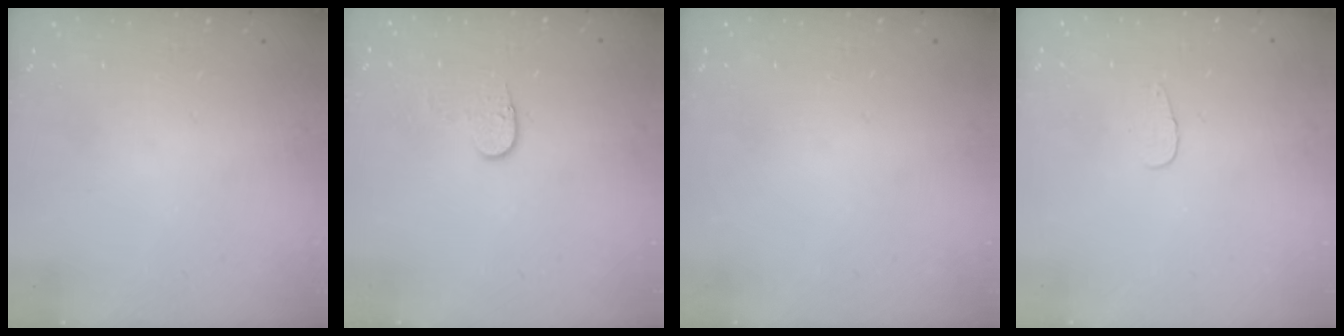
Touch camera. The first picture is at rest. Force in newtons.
{"total": 5.3, "press": 5.2, "slide": 0.5}
{"total": 0.0}
{"total": 3.2, "press": 3.2, "slide": 0.3}